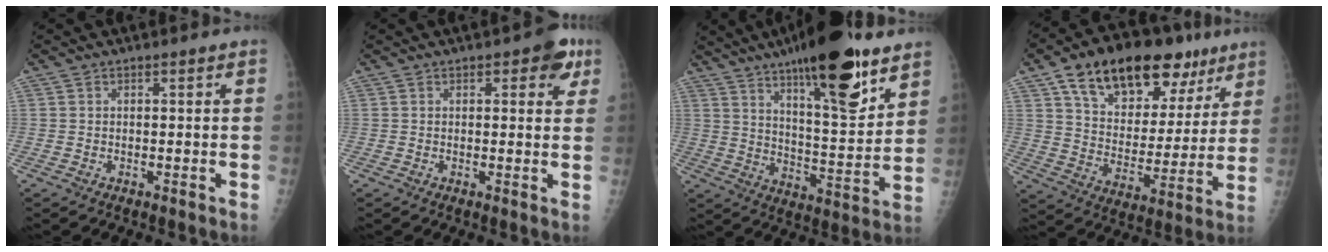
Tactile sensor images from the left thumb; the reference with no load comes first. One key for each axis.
{"total": 5.1, "fx": 2.4, "fy": 2.4, "fz": 3.8, "tx": -0.018, "ty": -0.005, "tz": 0.020}
{"total": 22.2, "fx": 13.9, "fy": 6.0, "fz": 16.2, "tx": -0.226, "ty": -0.066, "tz": 0.219}
{"total": 25.0, "fx": 14.4, "fy": 13.4, "fz": 15.5, "tx": -0.203, "ty": -0.017, "tz": 0.233}